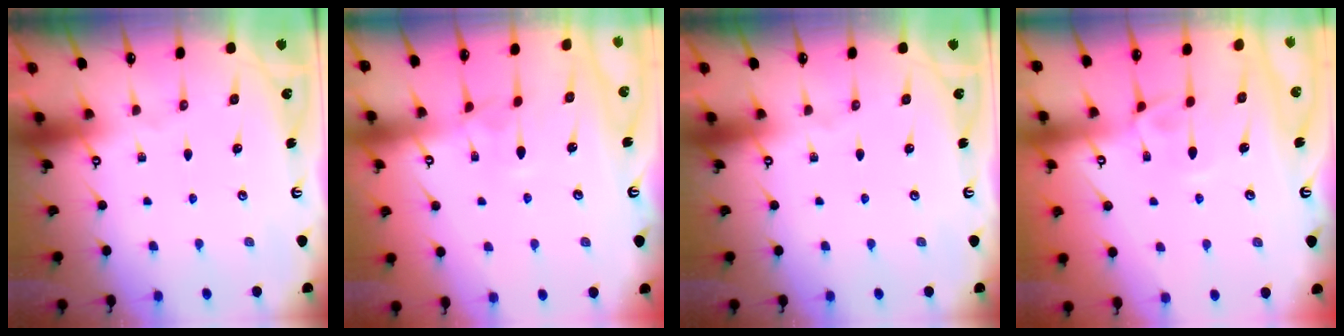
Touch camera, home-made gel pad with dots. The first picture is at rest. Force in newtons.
{"total": 2.8, "press": 2.7, "slide": 0.8}
{"total": 0.0}
{"total": 1.6, "press": 1.3, "slide": 1.0}